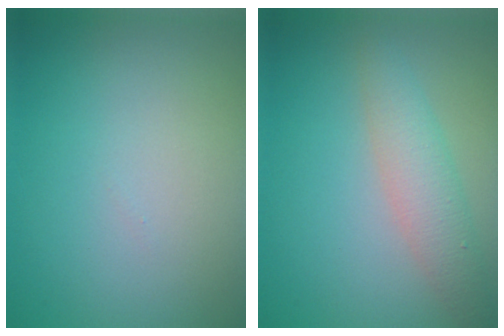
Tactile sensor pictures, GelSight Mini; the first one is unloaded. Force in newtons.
{"total": 3.2, "press": 3.2, "slide": 0.2}